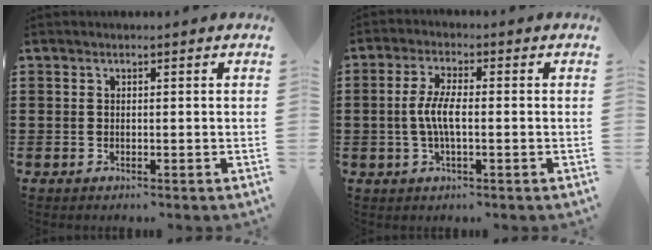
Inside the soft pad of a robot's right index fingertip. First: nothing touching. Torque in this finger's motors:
{"motor_torque": [0.61, 0.01, 0.23, 0.17]}